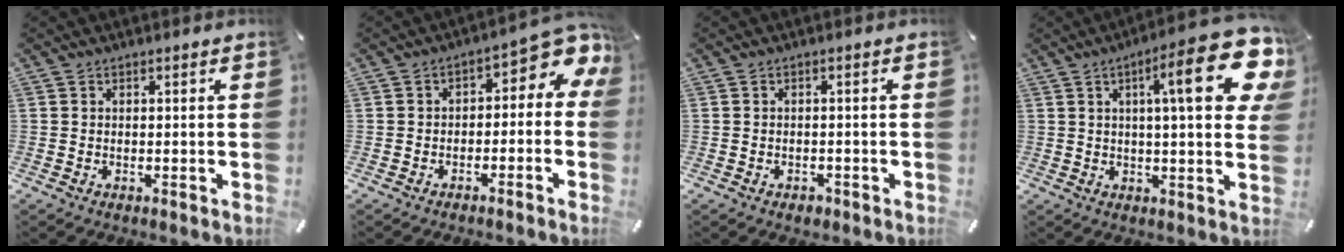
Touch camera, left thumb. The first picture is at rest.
{"total": 5.4, "force": [1.1, 3.3, 4.1], "torque": [-0.049, -0.015, 0.011]}
{"total": 1.6, "force": [-0.9, 1.2, 0.4], "torque": [-0.009, 0.006, -0.021]}
{"total": 21.6, "force": [7.4, 5.3, 19.5], "torque": [-0.274, -0.037, 0.097]}